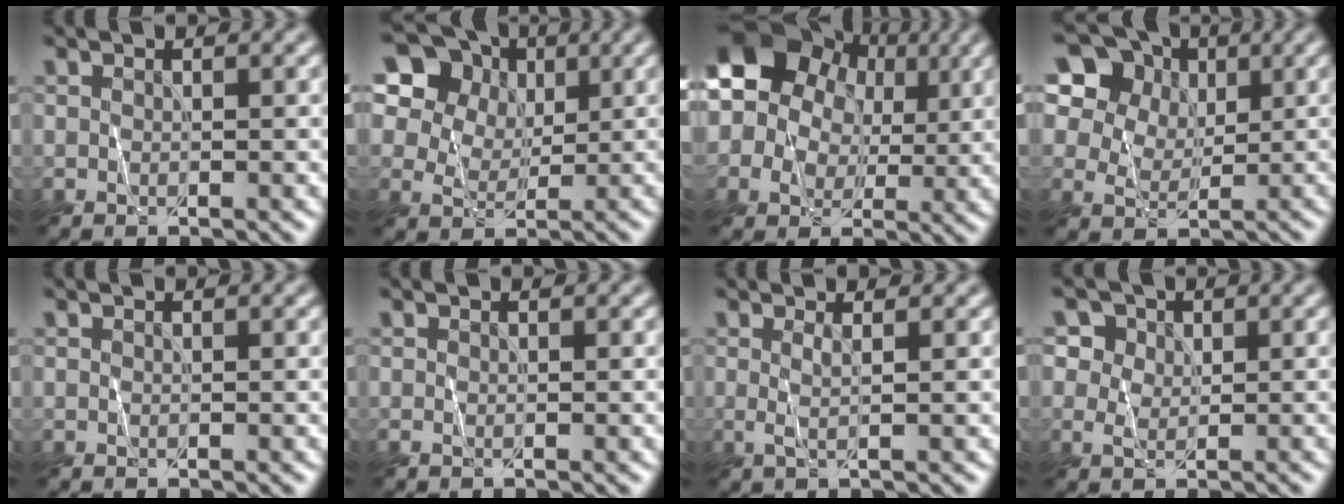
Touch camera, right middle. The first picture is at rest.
{"total": 15.4, "force": [7.6, 11.8, 6.3], "torque": [-0.176, 0.039, 0.141]}
{"total": 12.6, "force": [5.0, 10.0, 5.9], "torque": [-0.126, 0.043, 0.074]}
{"total": 14.0, "force": [7.1, 10.6, 5.8], "torque": [-0.163, 0.037, 0.134]}
{"total": 0.0}
{"total": 0.0}
{"total": 1.5, "force": [0.3, 0.4, 1.3], "torque": [-0.023, -0.002, 0.000]}
{"total": 4.2, "force": [1.9, 3.3, 1.8], "torque": [-0.028, 0.013, 0.019]}